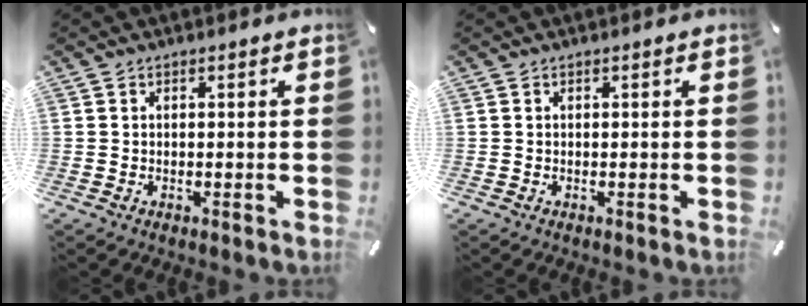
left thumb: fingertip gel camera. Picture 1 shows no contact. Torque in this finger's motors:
{"motor_torque": [-0.03, 0.03, -0.03, -0.03, 0.00]}